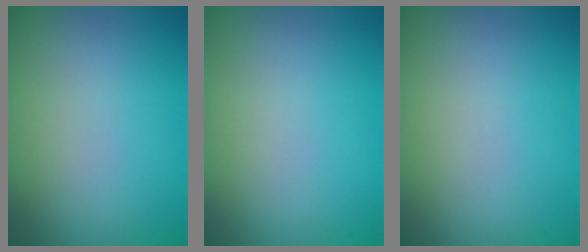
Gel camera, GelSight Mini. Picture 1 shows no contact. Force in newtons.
{"total": 0.0}
{"total": 0.0}